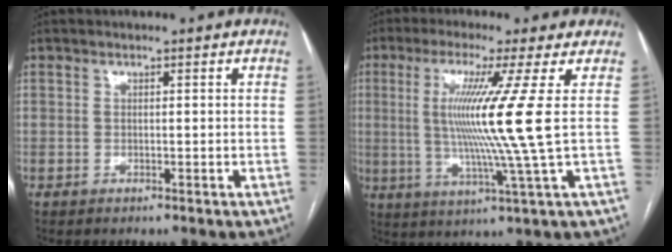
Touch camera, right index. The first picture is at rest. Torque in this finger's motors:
{"motor_torque": [1.88, 0.25, 1.05, 0.21]}